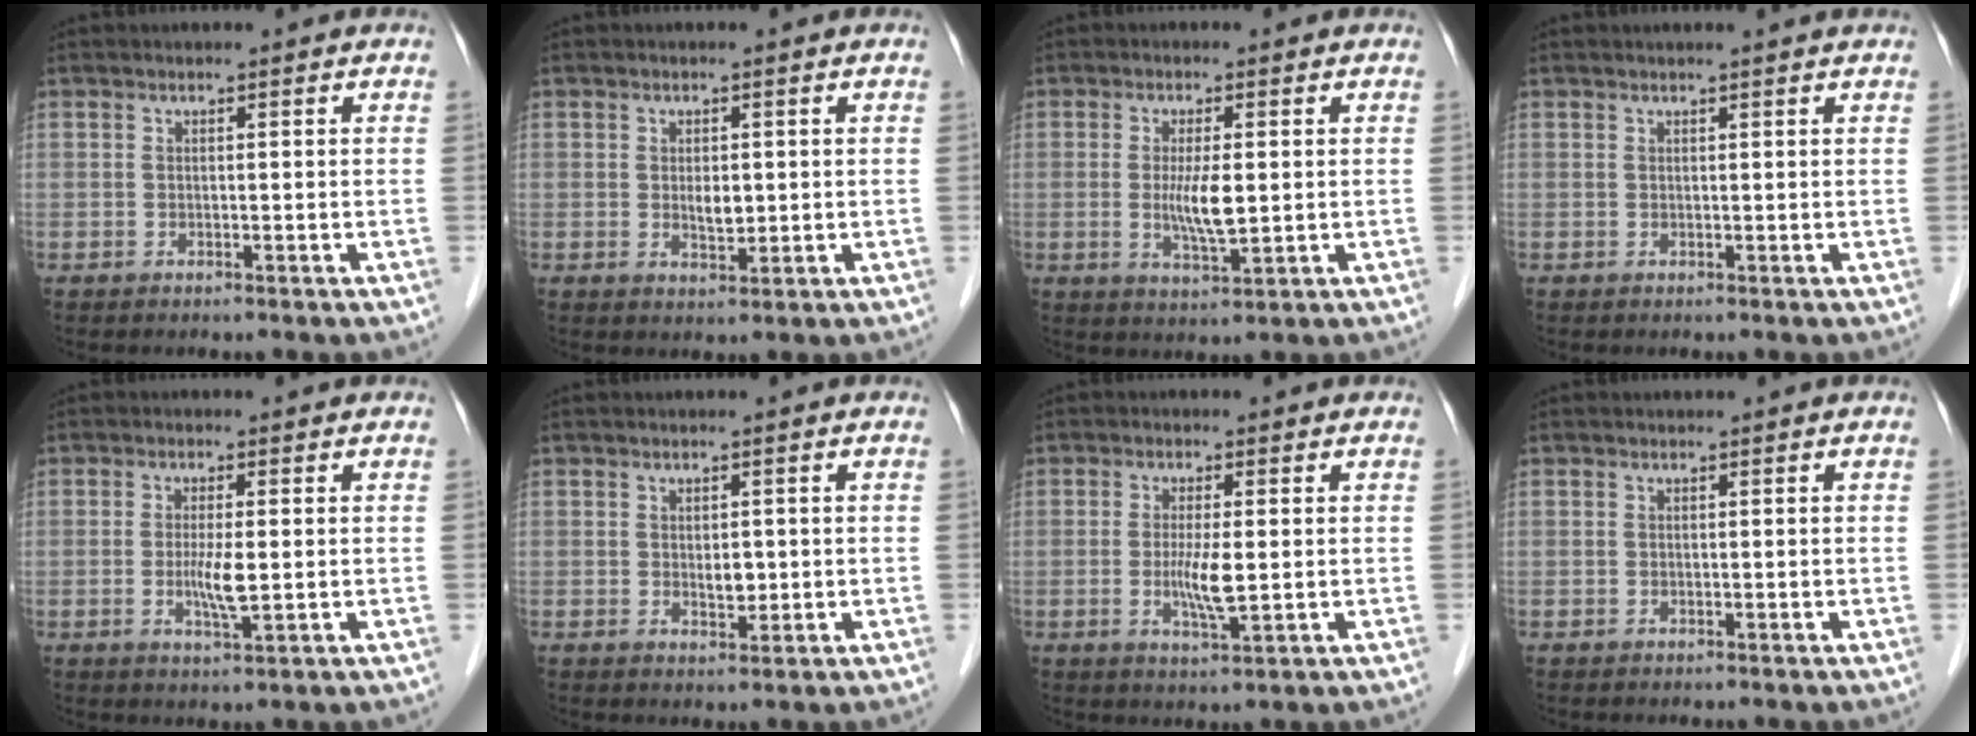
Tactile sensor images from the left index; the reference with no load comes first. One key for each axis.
{"total": 2.6, "fx": 0.2, "fy": 1.3, "fz": 2.2, "tx": -0.039, "ty": -0.003, "tz": 0.006}
{"total": 5.2, "fx": 0.1, "fy": 1.0, "fz": 5.1, "tx": -0.100, "ty": -0.009, "tz": 0.002}
{"total": 2.0, "fx": 1.8, "fy": -0.2, "fz": 0.8, "tx": -0.013, "ty": 0.010, "tz": 0.023}
{"total": 4.2, "fx": -0.2, "fy": 0.7, "fz": 4.1, "tx": -0.083, "ty": -0.007, "tz": -0.003}
{"total": 2.2, "fx": 0.1, "fy": 1.3, "fz": 1.8, "tx": -0.031, "ty": -0.003, "tz": 0.005}
{"total": 4.7, "fx": -0.2, "fy": 0.7, "fz": 4.6, "tx": -0.093, "ty": -0.008, "tz": -0.003}
{"total": 0.0}